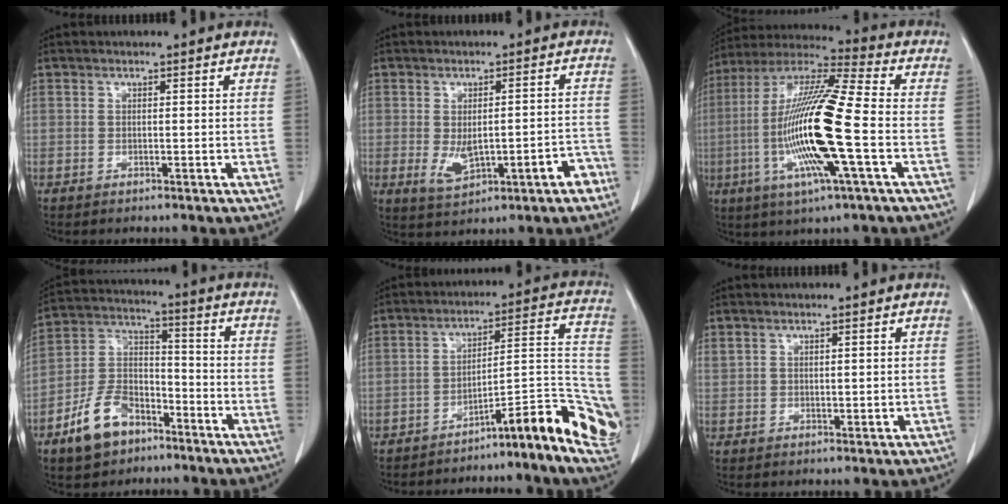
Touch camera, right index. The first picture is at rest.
{"total": 7.7, "force": [-2.9, 2.6, 6.7], "torque": [-0.095, 0.017, -0.025]}
{"total": 19.0, "force": [-4.0, 0.9, 18.6], "torque": [-0.388, -0.012, -0.082]}
{"total": 11.1, "force": [-6.9, 6.4, 5.8], "torque": [-0.122, 0.013, -0.127]}
{"total": 15.4, "force": [-7.9, 2.0, 13.0], "torque": [-0.118, 0.047, -0.107]}
{"total": 1.3, "force": [0.9, 0.7, 0.6], "torque": [-0.015, 0.009, 0.028]}